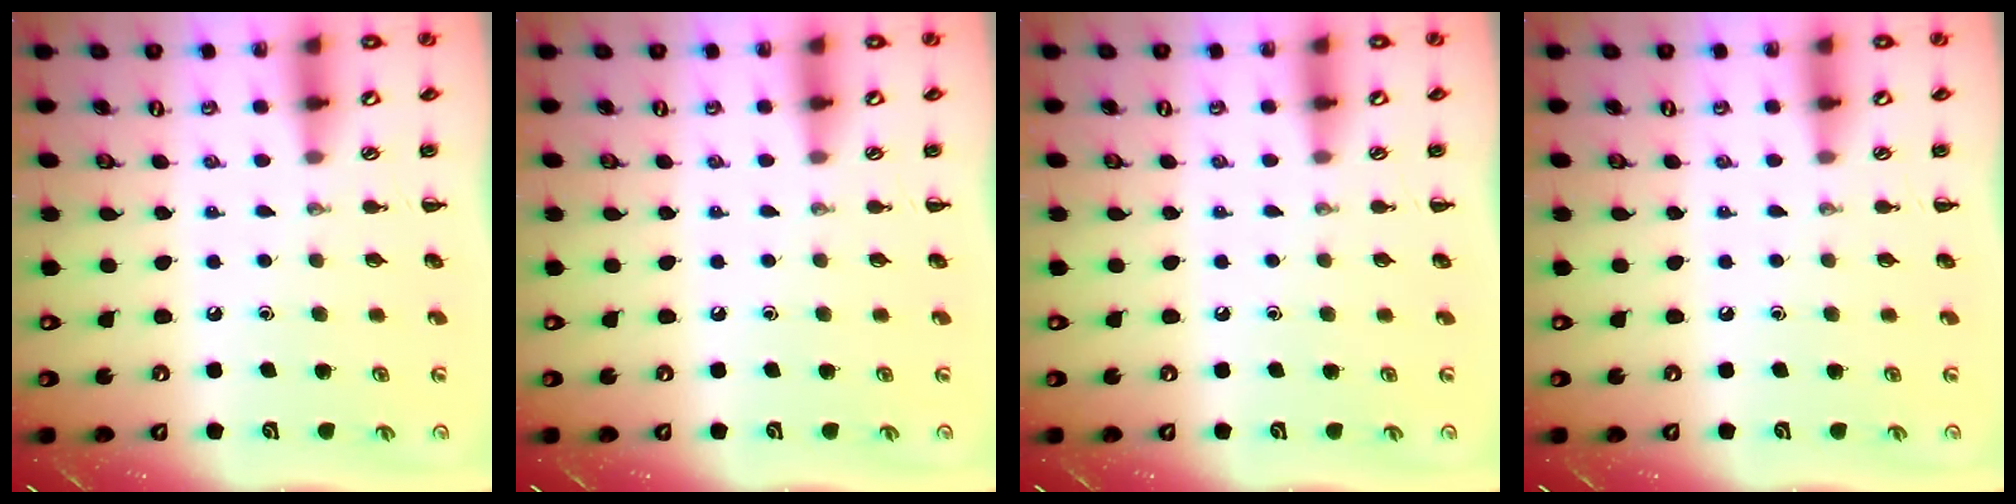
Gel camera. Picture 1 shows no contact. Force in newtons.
{"total": 0.0}
{"total": 0.0}
{"total": 0.0}